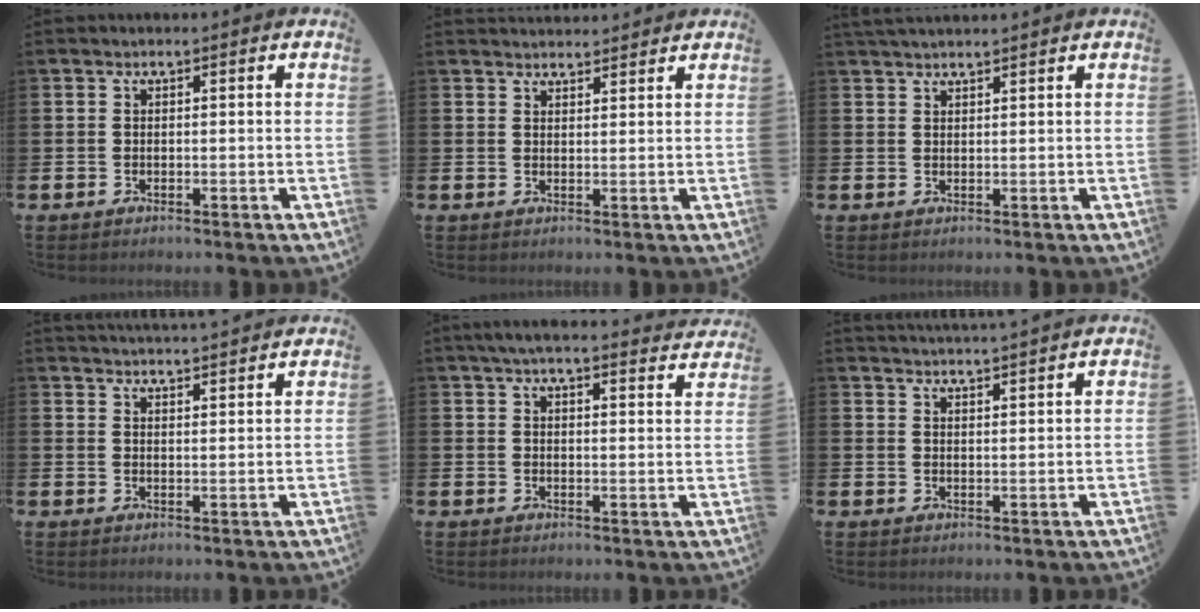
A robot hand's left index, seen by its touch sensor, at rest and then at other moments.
{"total": 2.6, "force": [2.5, 0.5, -0.1], "torque": [0.006, -0.015, 0.044]}
{"total": 1.9, "force": [1.8, 0.1, 0.4], "torque": [-0.008, -0.003, 0.033]}
{"total": 3.9, "force": [3.8, -0.4, -0.1], "torque": [-0.006, -0.027, 0.068]}
{"total": 4.9, "force": [4.6, 0.3, 1.7], "torque": [-0.043, -0.017, 0.083]}
{"total": 3.4, "force": [3.3, -0.6, -0.1], "torque": [-0.004, -0.022, 0.060]}